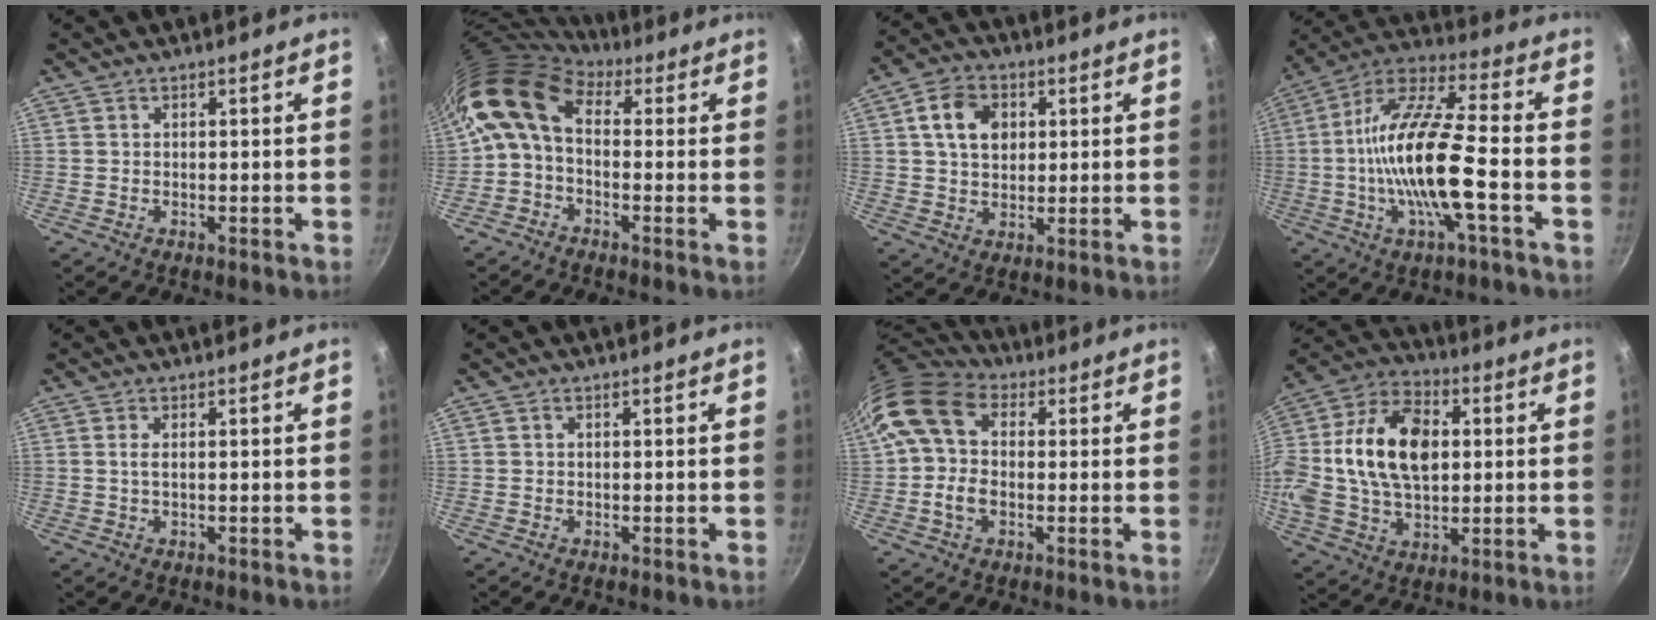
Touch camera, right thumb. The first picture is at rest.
{"total": 9.7, "force": [1.1, 6.3, 7.4], "torque": [-0.133, 0.027, 0.000]}
{"total": 8.7, "force": [2.3, 6.5, 5.3], "torque": [-0.076, 0.005, 0.034]}
{"total": 17.8, "force": [-3.4, 4.4, 16.9], "torque": [-0.318, 0.033, -0.077]}
{"total": 1.3, "force": [0.3, 0.5, 1.2], "torque": [-0.024, -0.001, 0.004]}
{"total": 0.0}
{"total": 13.1, "force": [1.4, 9.3, 9.2], "torque": [-0.172, 0.019, 0.010]}
{"total": 21.9, "force": [2.6, 14.3, 16.4], "torque": [-0.299, 0.027, 0.034]}